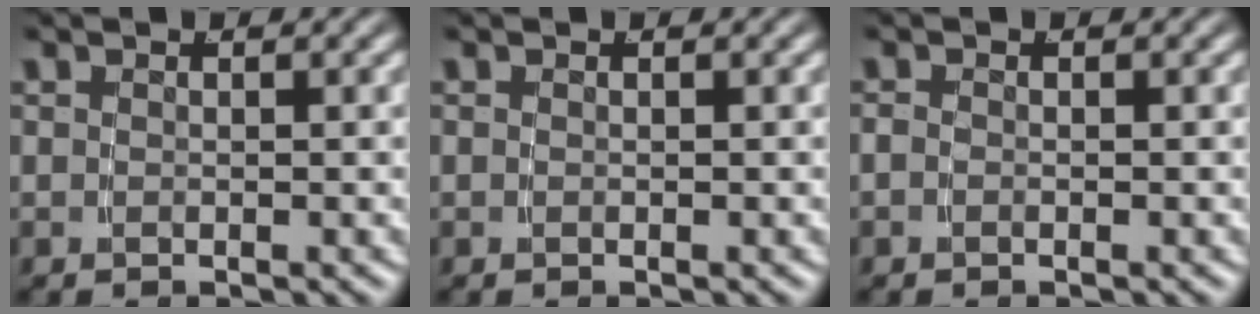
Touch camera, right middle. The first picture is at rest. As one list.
[{"total": 0.0}, {"total": 0.6, "force": [-0.1, 0.4, 0.3], "torque": [-0.007, -0.002, -0.004]}]